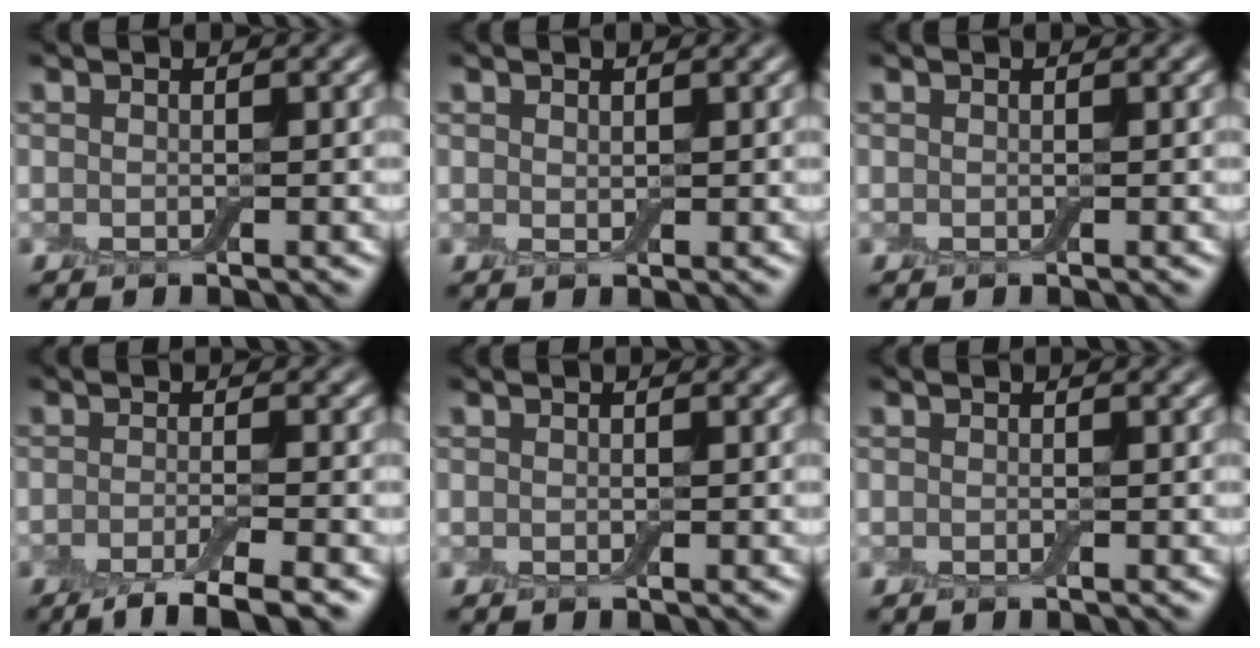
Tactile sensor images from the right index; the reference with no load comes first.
{"total": 0.6, "force": [0.4, 0.3, 0.3], "torque": [-0.008, -0.002, 0.008]}
{"total": 0.0}
{"total": 4.2, "force": [-2.8, 0.9, 3.1], "torque": [-0.046, -0.004, -0.055]}
{"total": 0.0}
{"total": 0.0}